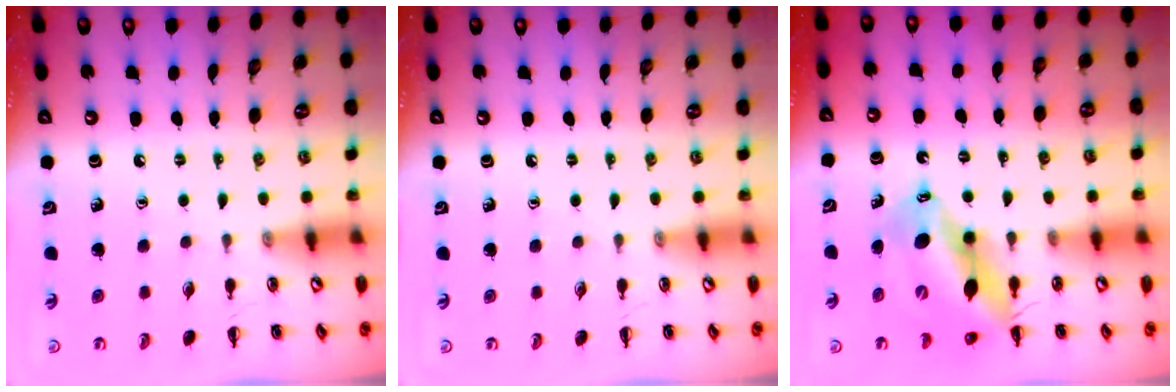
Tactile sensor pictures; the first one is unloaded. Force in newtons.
{"total": 0.0}
{"total": 13.6, "press": 13.1, "slide": 3.5}